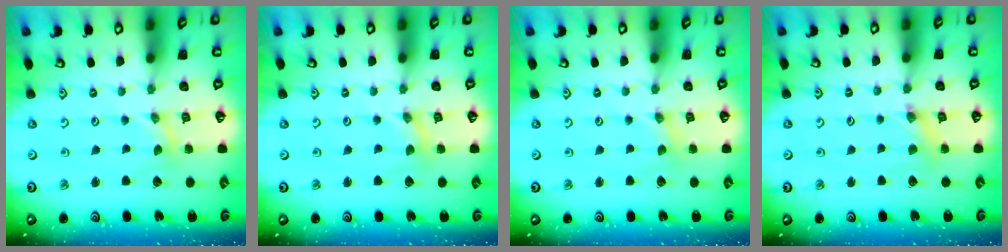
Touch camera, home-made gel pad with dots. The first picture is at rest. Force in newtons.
{"total": 0.0}
{"total": 0.0}
{"total": 3.3, "press": 3.3, "slide": 0.3}